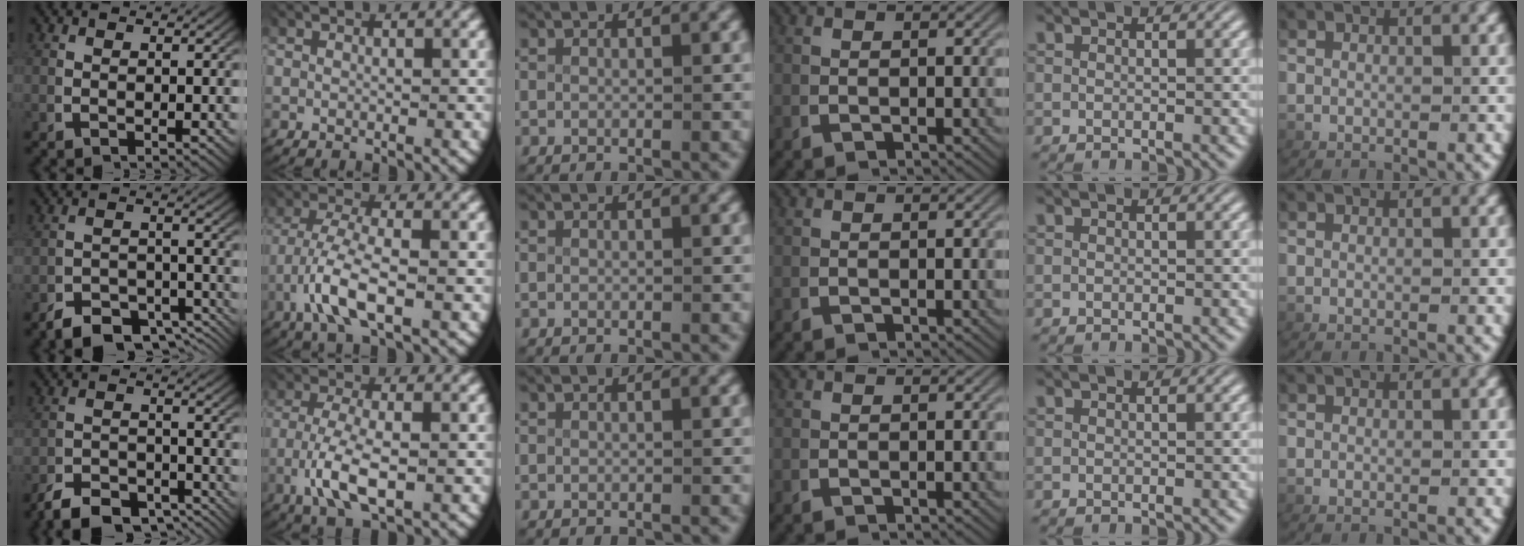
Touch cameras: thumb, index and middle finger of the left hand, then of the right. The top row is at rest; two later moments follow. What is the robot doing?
{"motion": "grasp_and_lifting", "object": "card"}